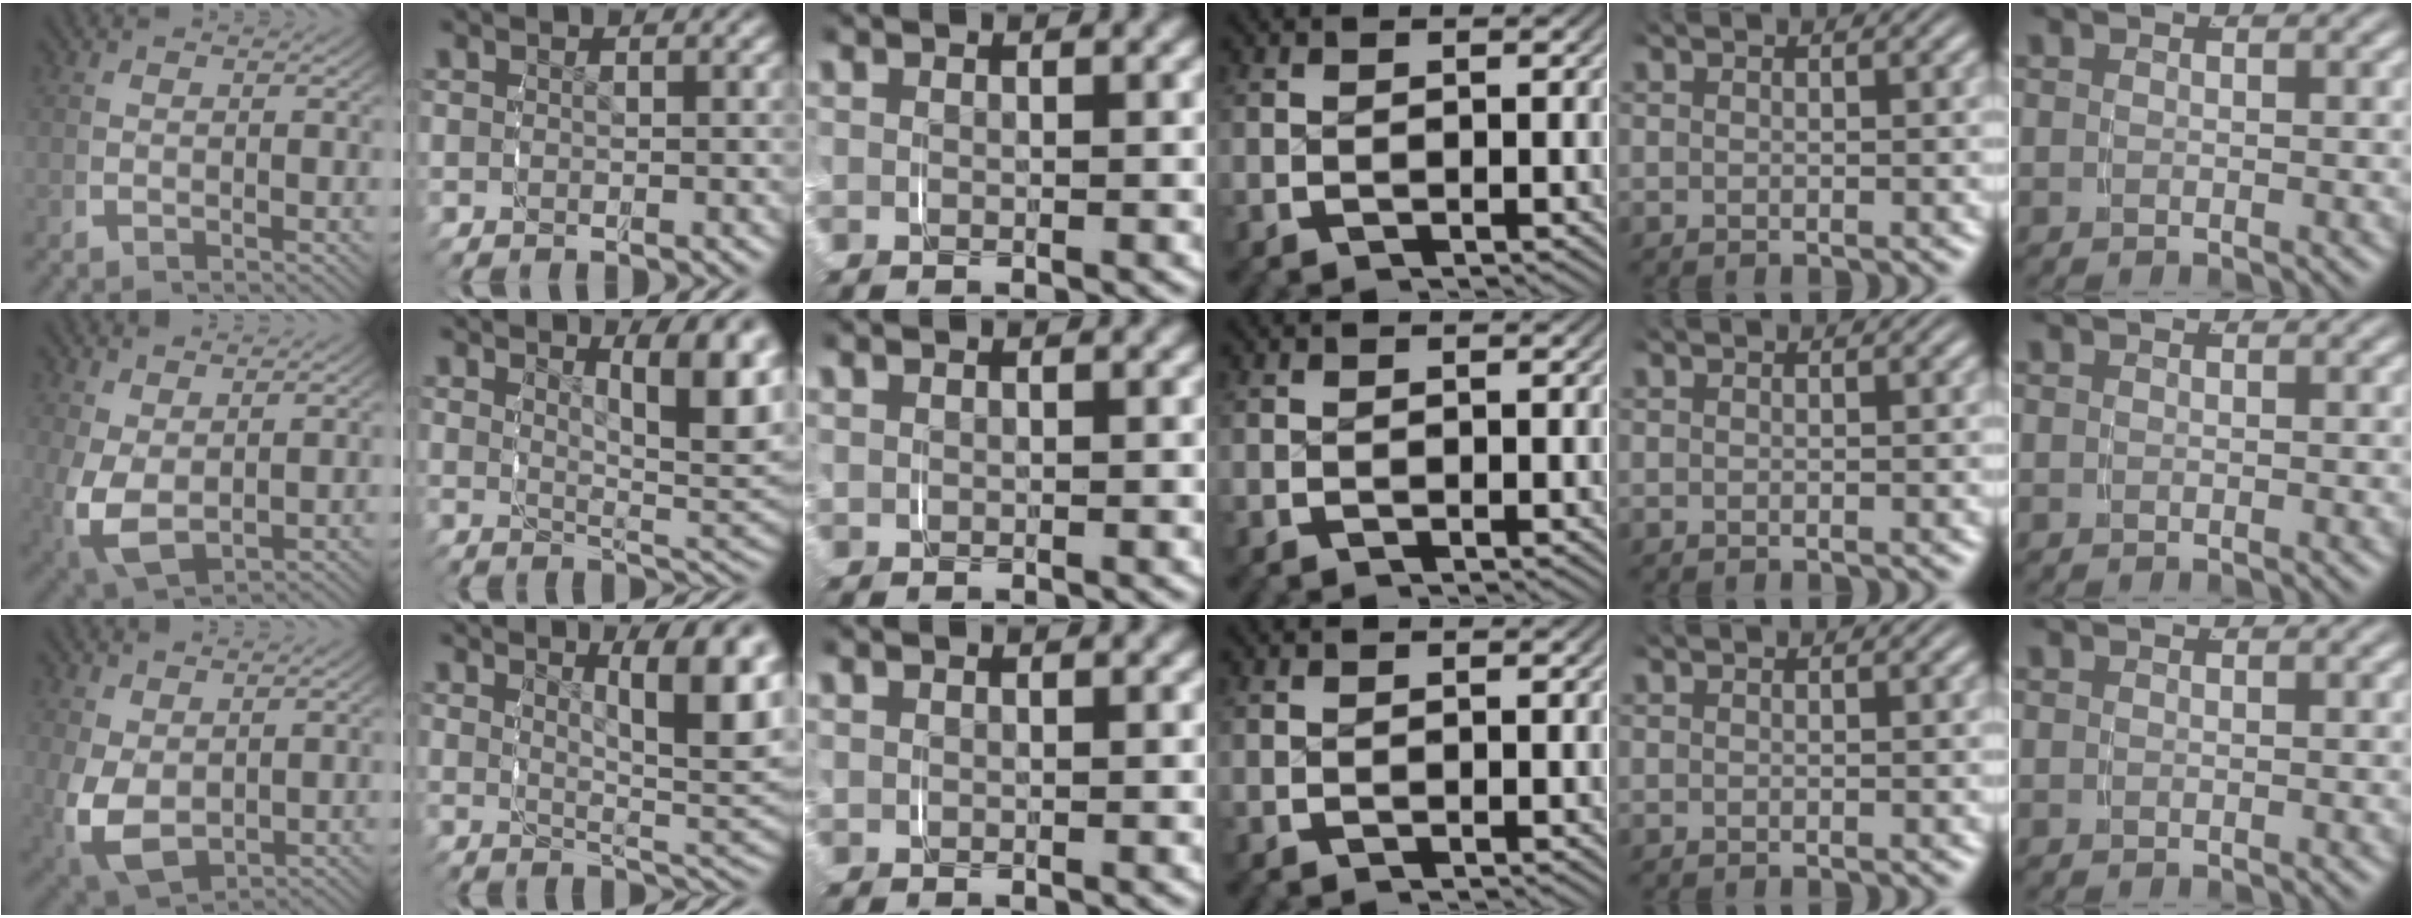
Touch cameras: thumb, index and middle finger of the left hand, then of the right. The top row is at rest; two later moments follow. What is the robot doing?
{"motion": "grasp_and_lifting", "object": "paper towel"}